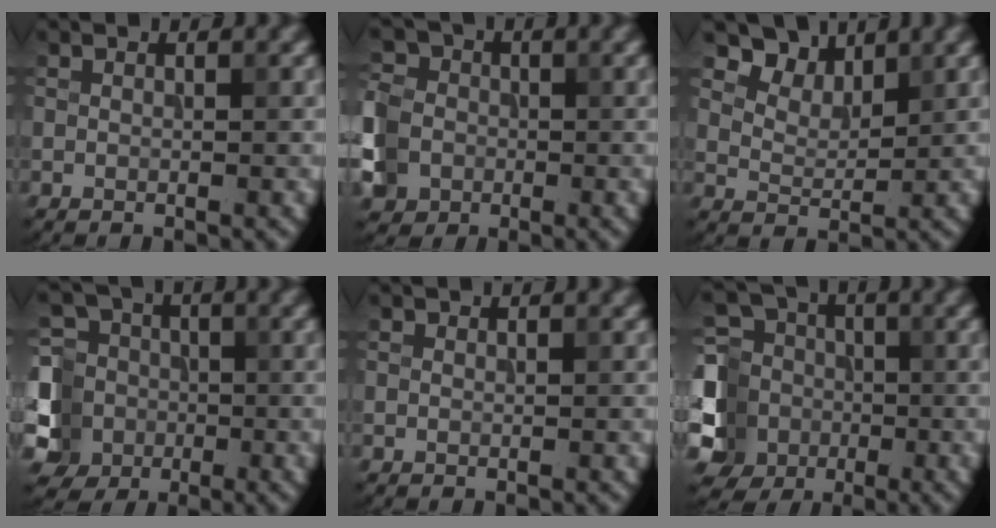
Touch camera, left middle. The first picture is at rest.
{"total": 10.0, "force": [-3.9, 8.3, 4.0], "torque": [-0.094, -0.023, -0.093]}
{"total": 3.8, "force": [3.0, 1.9, 1.4], "torque": [-0.034, -0.001, 0.057]}
{"total": 9.0, "force": [-3.1, 7.6, 3.5], "torque": [-0.073, 0.000, -0.075]}
{"total": 0.0}
{"total": 7.9, "force": [-2.1, 6.7, 3.6], "torque": [-0.078, 0.004, -0.052]}